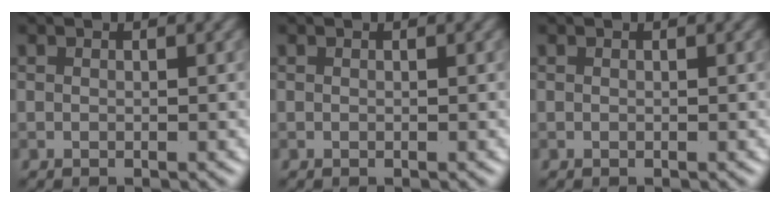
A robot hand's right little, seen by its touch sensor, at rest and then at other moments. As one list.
[{"total": 0.0}, {"total": 0.0}]